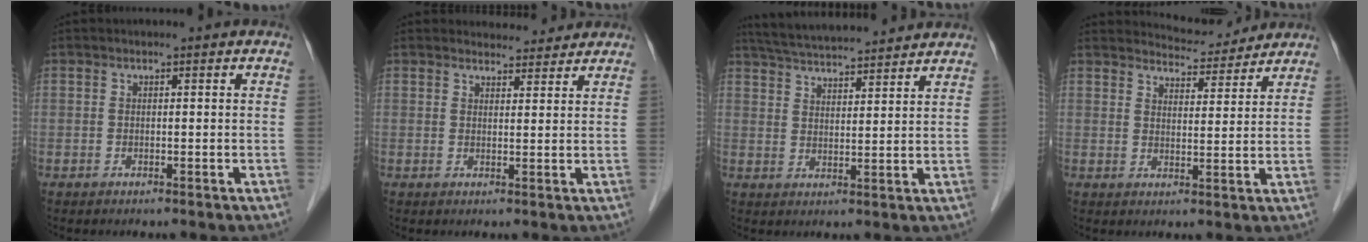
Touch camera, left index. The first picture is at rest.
{"total": 4.2, "force": [4.0, 1.2, 0.2], "torque": [-0.001, 0.005, 0.048]}
{"total": 13.8, "force": [12.8, 1.3, 5.0], "torque": [-0.093, 0.026, 0.195]}
{"total": 6.8, "force": [6.7, 1.1, 0.3], "torque": [-0.010, 0.002, 0.090]}